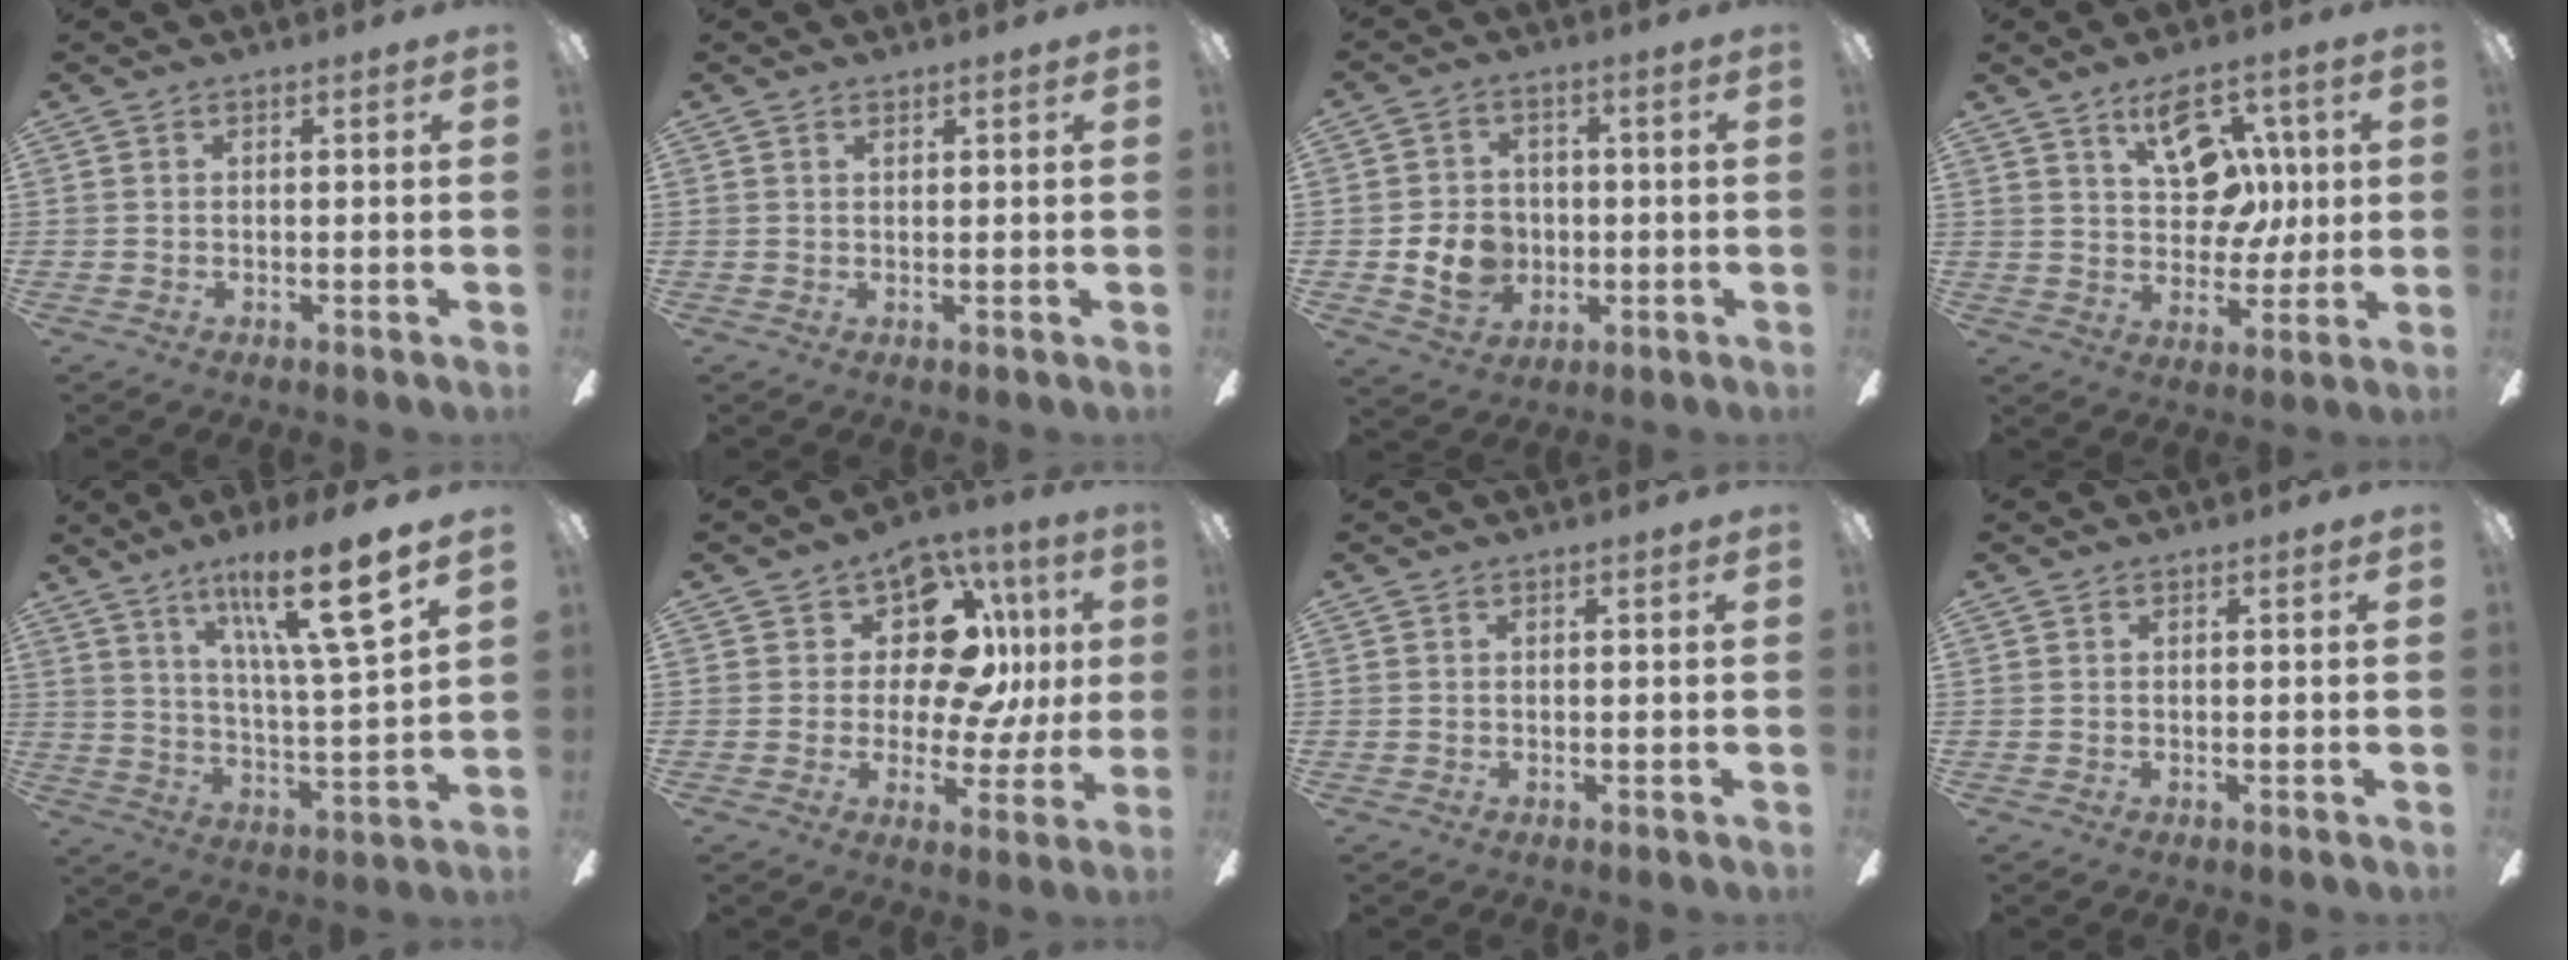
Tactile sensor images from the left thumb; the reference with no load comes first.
{"total": 0.8, "force": [0.6, 0.4, 0.4], "torque": [-0.009, 0.001, 0.011]}
{"total": 8.9, "force": [-1.5, 7.6, 4.4], "torque": [-0.101, 0.014, -0.027]}
{"total": 14.3, "force": [6.1, 9.4, 8.8], "torque": [-0.114, -0.013, 0.110]}
{"total": 17.8, "force": [11.5, 3.1, 13.3], "torque": [-0.220, -0.059, 0.176]}
{"total": 14.9, "force": [4.7, 9.6, 10.3], "torque": [-0.157, -0.016, 0.090]}
{"total": 0.0}
{"total": 0.0}